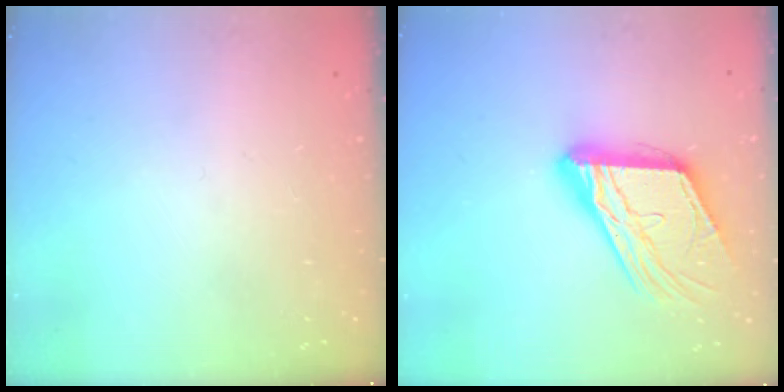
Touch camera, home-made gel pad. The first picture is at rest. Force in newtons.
{"total": 17.4, "press": 17.3, "slide": 1.9}